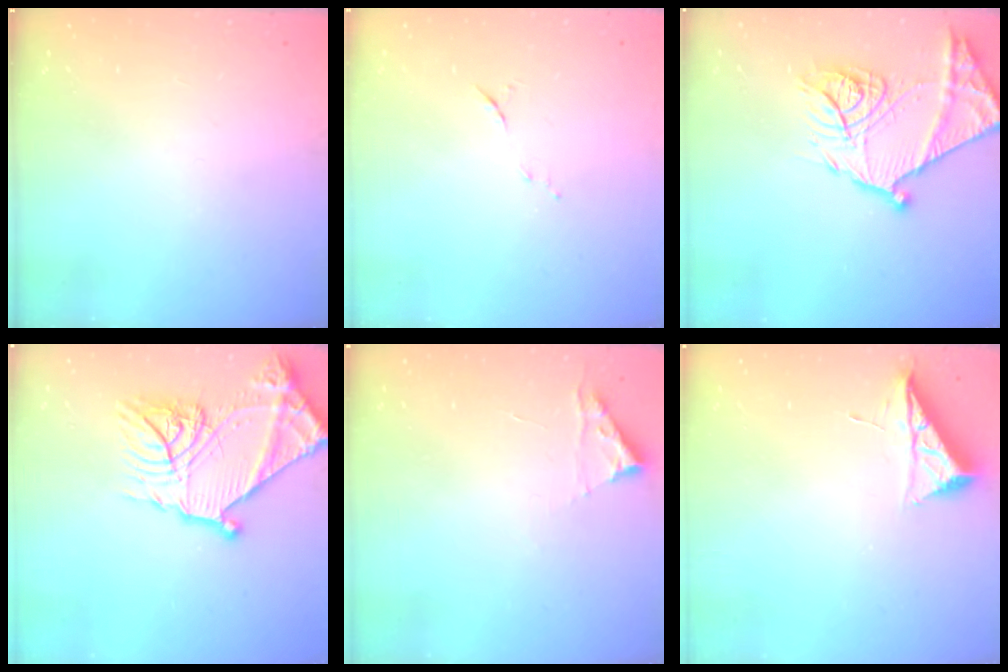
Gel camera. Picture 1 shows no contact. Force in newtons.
{"total": 5.5, "press": 5.4, "slide": 1.1}
{"total": 20.5, "press": 20.5, "slide": 1.8}
{"total": 23.5, "press": 23.4, "slide": 1.6}
{"total": 2.8, "press": 2.8, "slide": 0.3}
{"total": 6.8, "press": 6.7, "slide": 0.7}